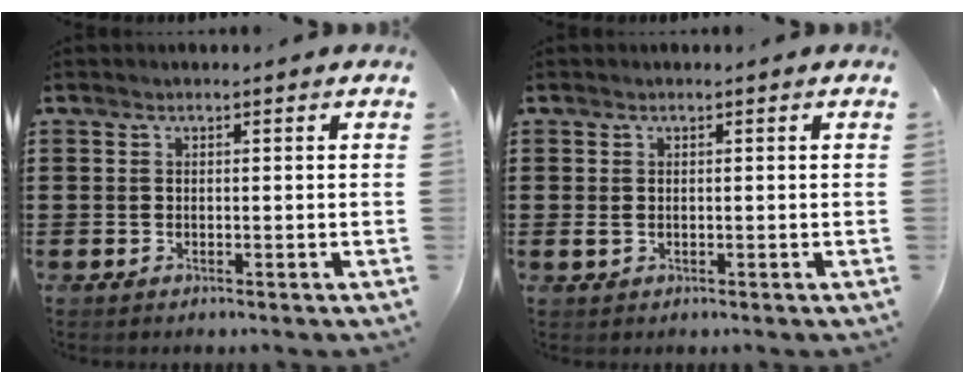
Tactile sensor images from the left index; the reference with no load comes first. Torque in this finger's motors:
{"motor_torque": [0.16, 0.20, 0.05, 0.03]}